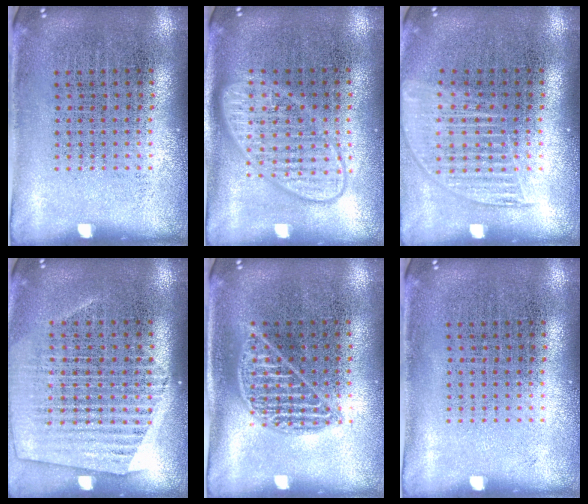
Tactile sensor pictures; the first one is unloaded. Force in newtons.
{"total": 3.0, "press": 2.9, "slide": 0.5}
{"total": 1.4, "press": 1.3, "slide": 0.5}
{"total": 1.5, "press": 1.3, "slide": 0.6}
{"total": 1.0, "press": 0.9, "slide": 0.3}
{"total": 0.0}